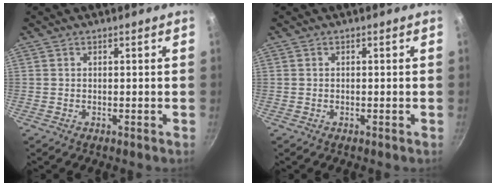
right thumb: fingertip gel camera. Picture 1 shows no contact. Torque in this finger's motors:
{"motor_torque": [-0.30, -0.05, -0.14, 0.15, -0.03]}